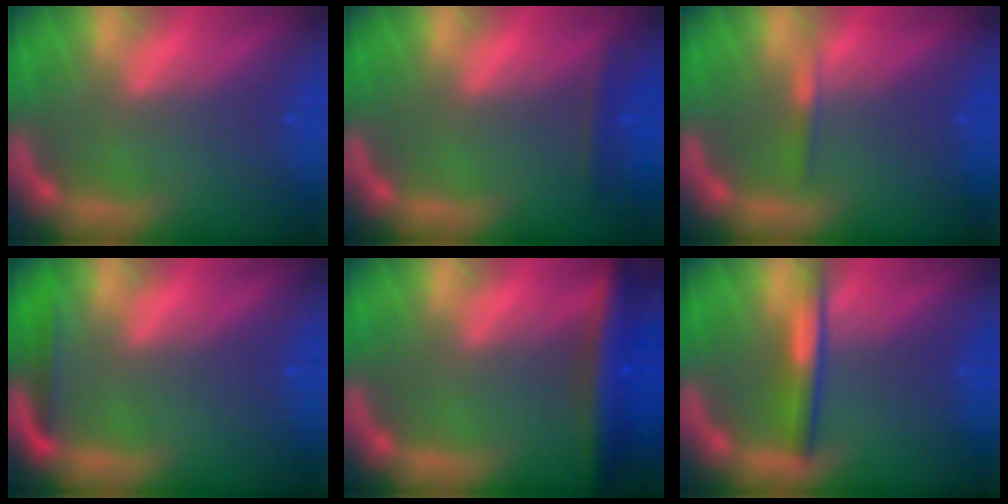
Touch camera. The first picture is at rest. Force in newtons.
{"total": 1.4}
{"total": 0.9}
{"total": 1.9}
{"total": 6.0}
{"total": 3.0}